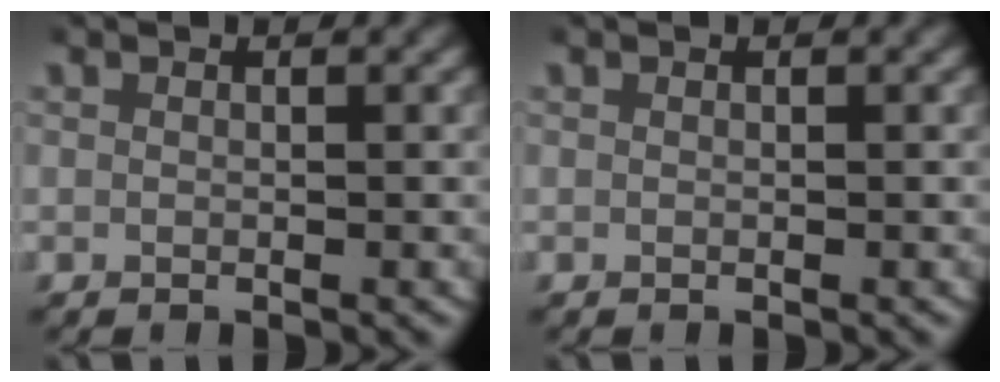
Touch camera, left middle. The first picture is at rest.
{"total": 0.0}